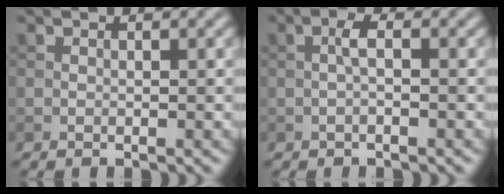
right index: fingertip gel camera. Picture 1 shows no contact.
{"total": 1.5, "force": [-0.2, 0.3, 1.4], "torque": [-0.030, 0.005, -0.007]}